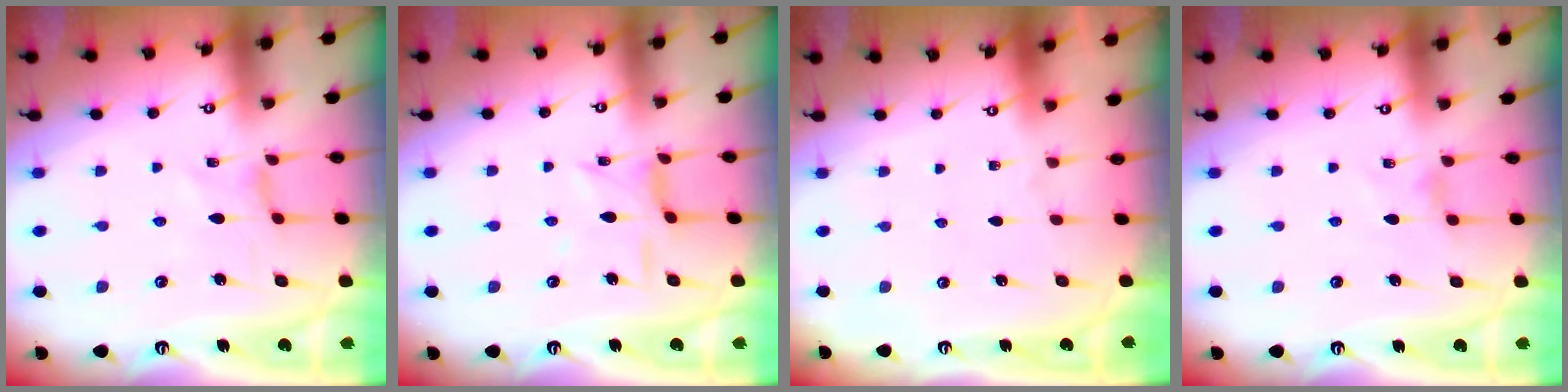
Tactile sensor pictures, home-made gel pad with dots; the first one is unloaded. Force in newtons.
{"total": 5.4, "press": 5.4, "slide": 0.3}
{"total": 0.0}
{"total": 1.3, "press": 1.3, "slide": 0.4}